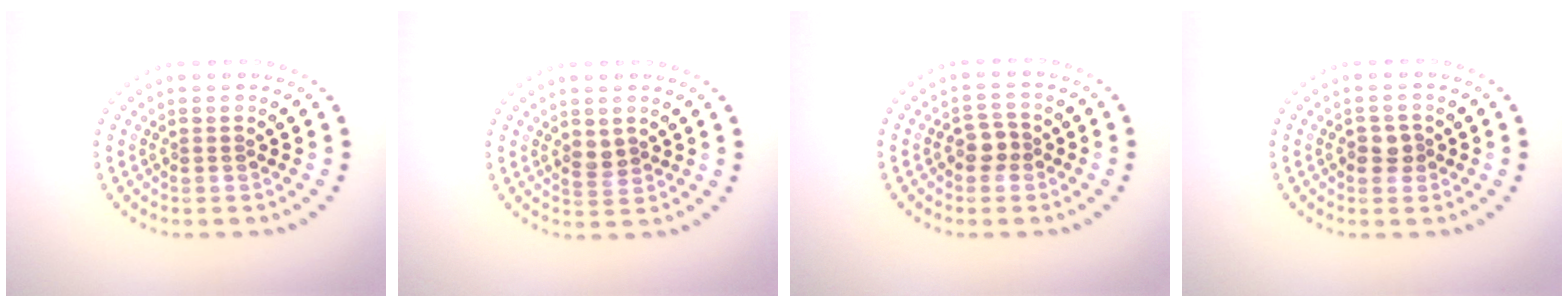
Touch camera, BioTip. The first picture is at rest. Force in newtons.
{"total": 1.3, "press": 1.2, "slide": 0.4}
{"total": 1.9, "press": 1.8, "slide": 0.7}
{"total": 1.7, "press": 1.7, "slide": 0.3}